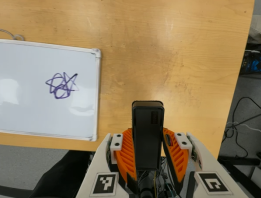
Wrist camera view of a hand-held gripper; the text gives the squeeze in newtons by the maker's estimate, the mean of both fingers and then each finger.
{"total": 3.9, "left": 2.4, "right": 5.4}